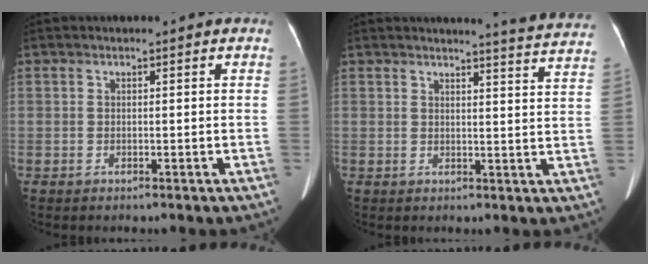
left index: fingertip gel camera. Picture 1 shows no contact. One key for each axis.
{"total": 10.3, "fx": 10.0, "fy": -1.1, "fz": 2.0, "tx": -0.024, "ty": -0.062, "tz": 0.092}